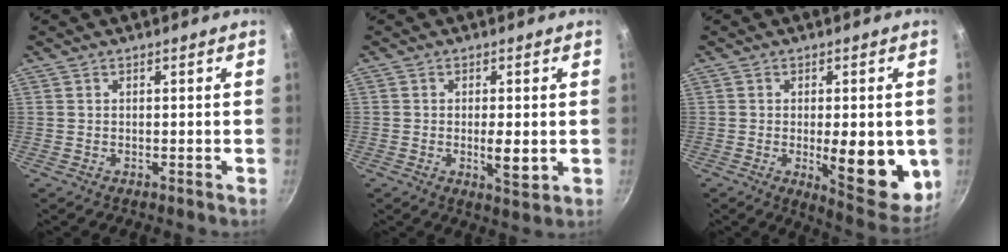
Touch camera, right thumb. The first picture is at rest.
{"total": 4.3, "force": [-0.4, 1.4, 4.1], "torque": [-0.072, -0.008, -0.005]}
{"total": 14.5, "force": [-1.8, 5.4, 13.4], "torque": [-0.146, -0.019, -0.015]}